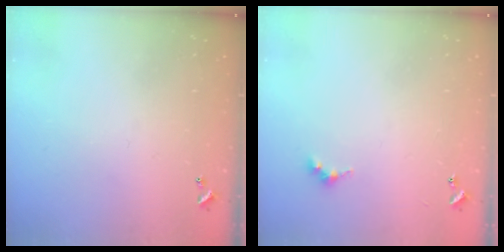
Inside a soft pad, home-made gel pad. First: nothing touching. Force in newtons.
{"total": 4.6, "press": 4.5, "slide": 0.7}